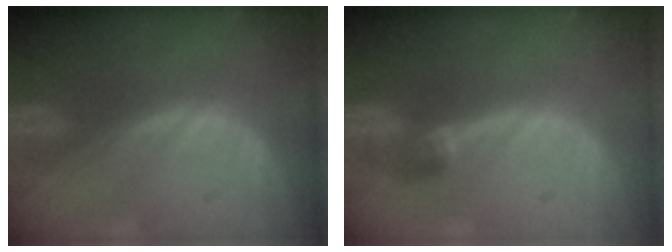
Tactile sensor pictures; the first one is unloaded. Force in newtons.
{"total": 2.7, "press": 2.7, "slide": 0.1}